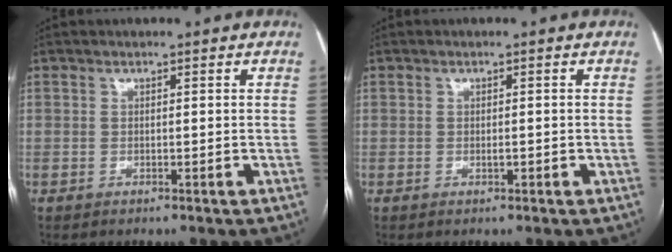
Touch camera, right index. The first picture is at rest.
{"total": 1.0, "force": [-0.2, 0.4, 0.9], "torque": [-0.014, 0.000, -0.003]}